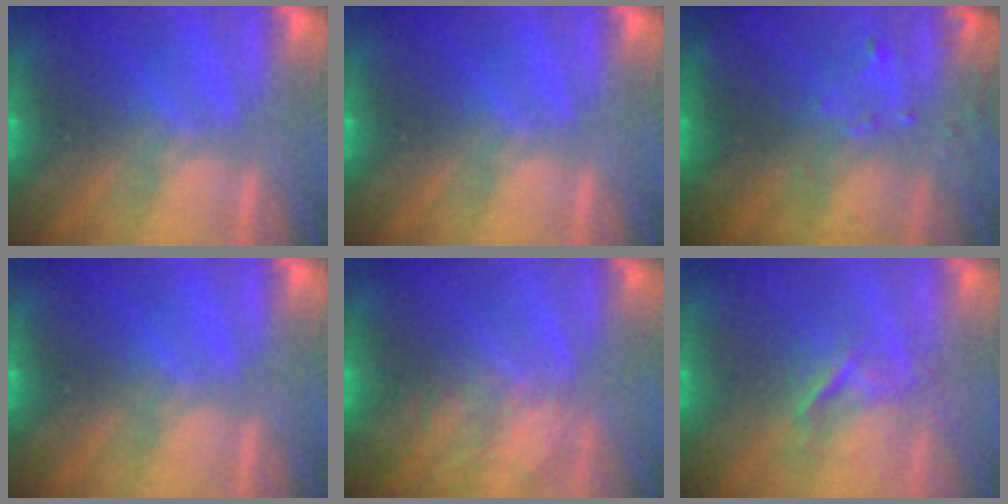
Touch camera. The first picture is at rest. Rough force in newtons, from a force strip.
{"total": 0.0}
{"total": 6.3}
{"total": 0.0}
{"total": 2.0}
{"total": 3.5}